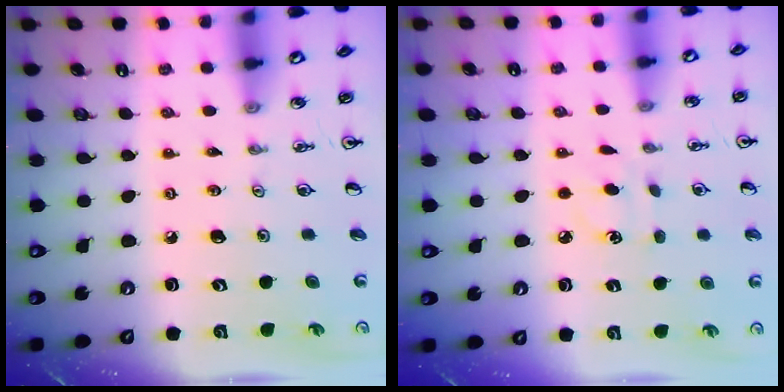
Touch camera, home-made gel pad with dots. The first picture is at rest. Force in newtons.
{"total": 5.0, "press": 4.9, "slide": 0.5}